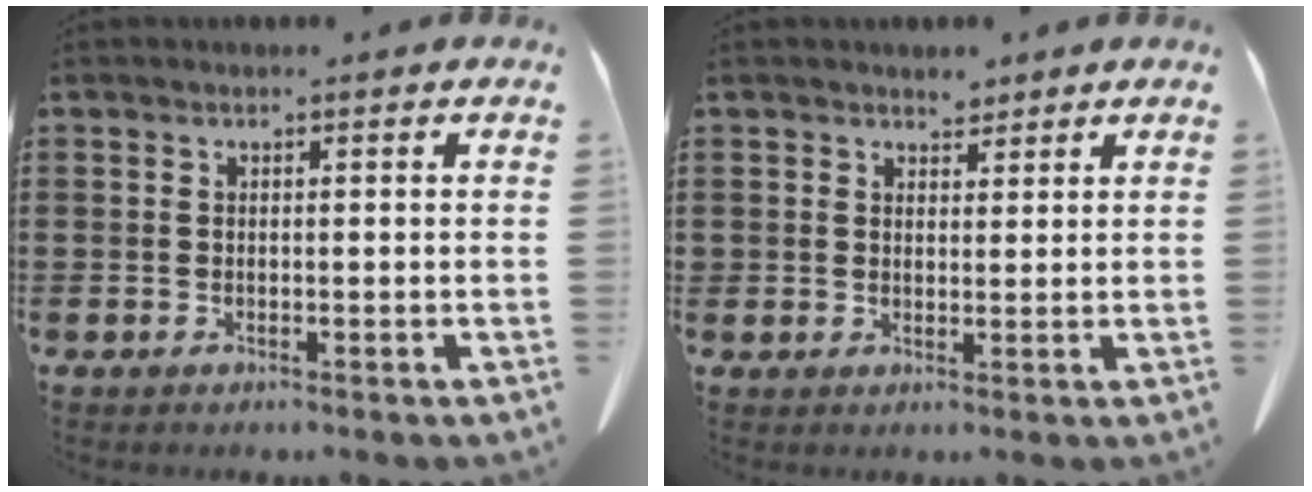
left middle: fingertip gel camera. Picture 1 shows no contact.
{"total": 2.5, "force": [2.1, 1.4, 0.1], "torque": [-0.003, 0.003, 0.039]}